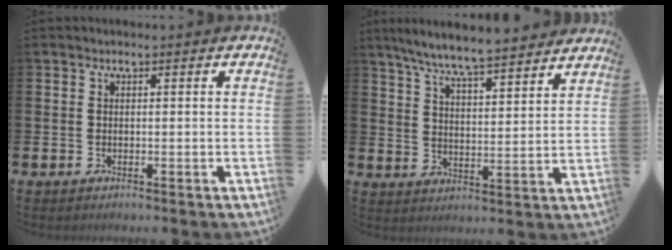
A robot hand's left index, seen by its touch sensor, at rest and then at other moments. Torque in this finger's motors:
{"motor_torque": [0.64, -1.47, 0.85, 0.21]}